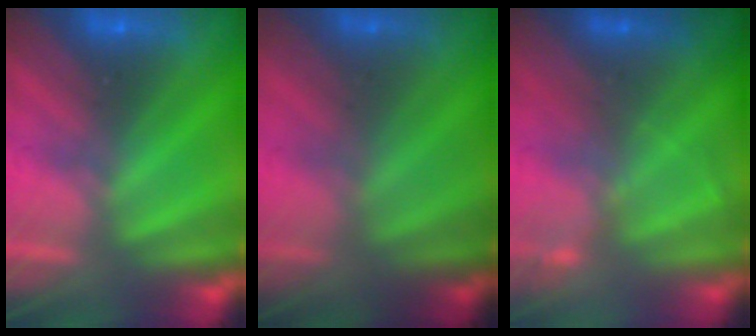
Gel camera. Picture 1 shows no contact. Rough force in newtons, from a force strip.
{"total": 1.8}
{"total": 2.3}